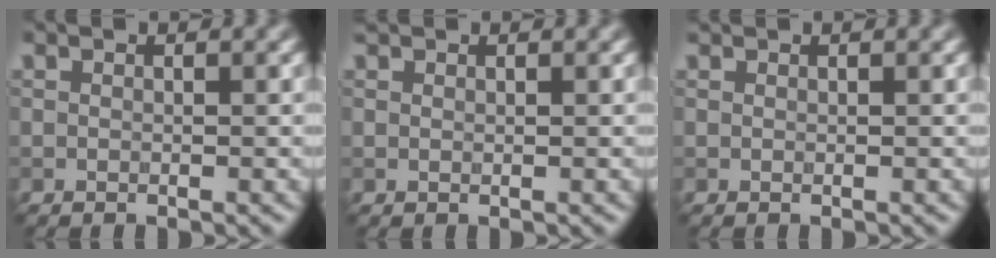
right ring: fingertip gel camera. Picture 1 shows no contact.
{"total": 0.5, "force": [0.5, 0.1, 0.1], "torque": [-0.007, -0.001, 0.012]}
{"total": 0.0}